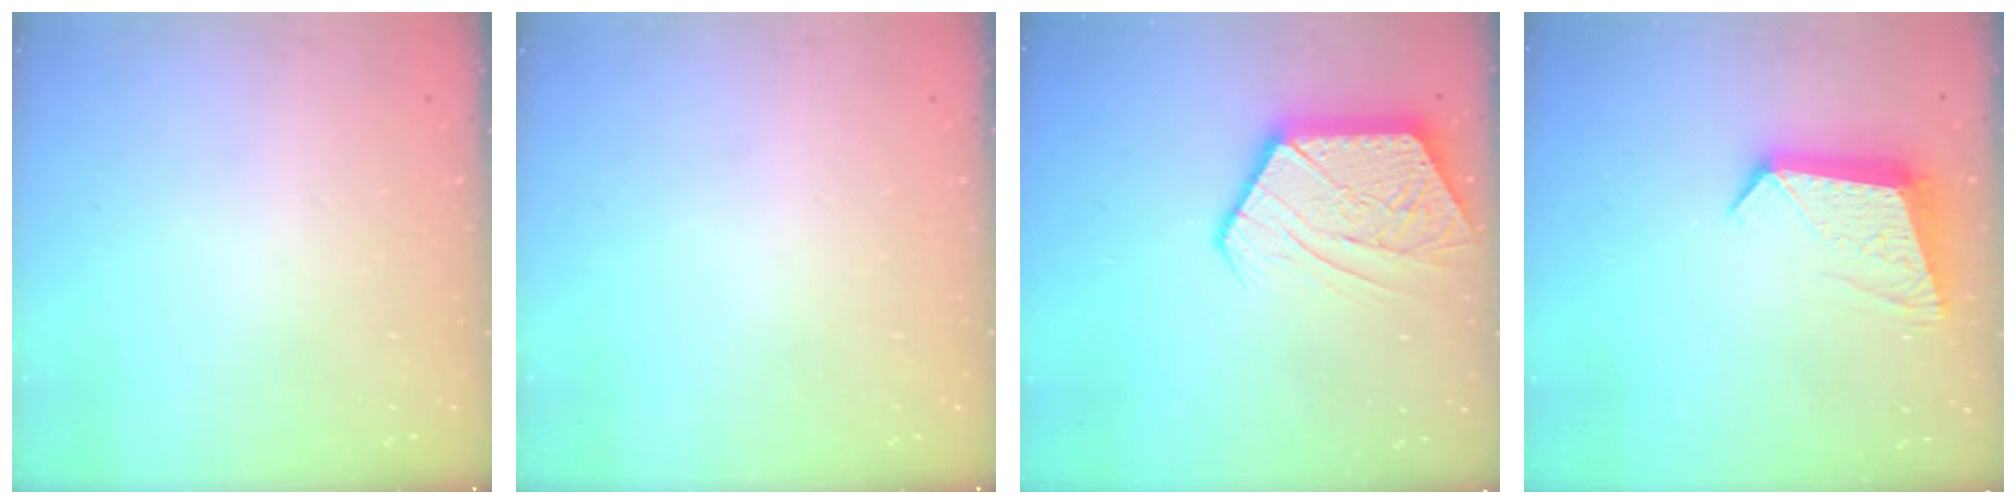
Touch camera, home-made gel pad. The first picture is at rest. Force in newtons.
{"total": 0.0}
{"total": 13.8, "press": 13.8, "slide": 0.9}
{"total": 10.9, "press": 10.8, "slide": 1.1}